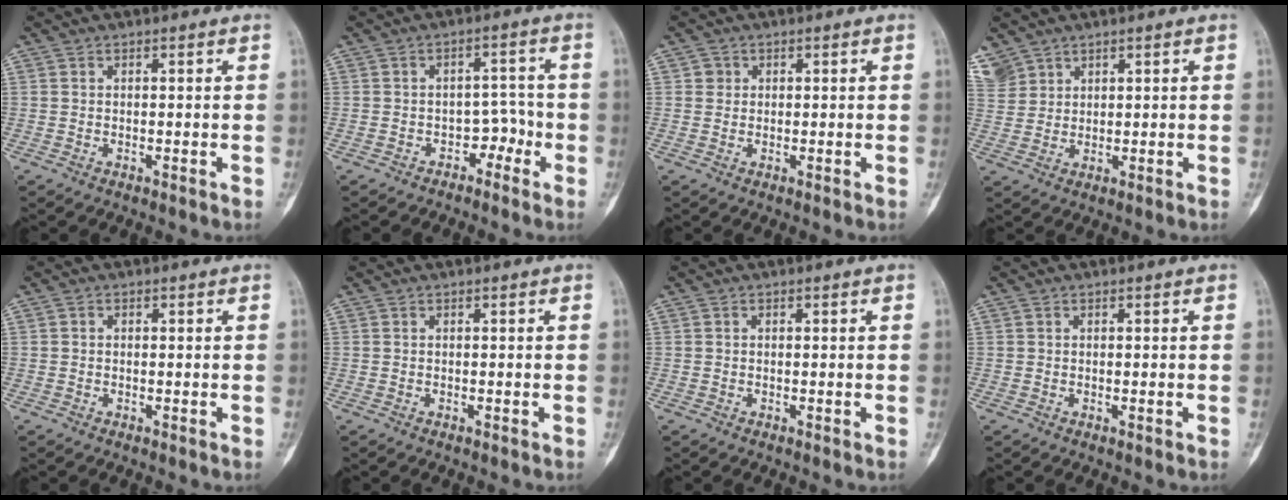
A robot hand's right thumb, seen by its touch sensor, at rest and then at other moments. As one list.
[{"total": 4.4, "force": [-2.5, 3.2, 1.8], "torque": [0.000, 0.034, -0.039]}, {"total": 1.4, "force": [0.3, 1.4, 0.2], "torque": [0.005, 0.001, 0.002]}, {"total": 6.7, "force": [4.5, 4.7, 1.5], "torque": [-0.032, -0.001, 0.106]}, {"total": 0.5, "force": [0.0, 0.5, 0.2], "torque": [0.002, 0.002, -0.003]}, {"total": 0.0}, {"total": 0.0}, {"total": 0.0}]